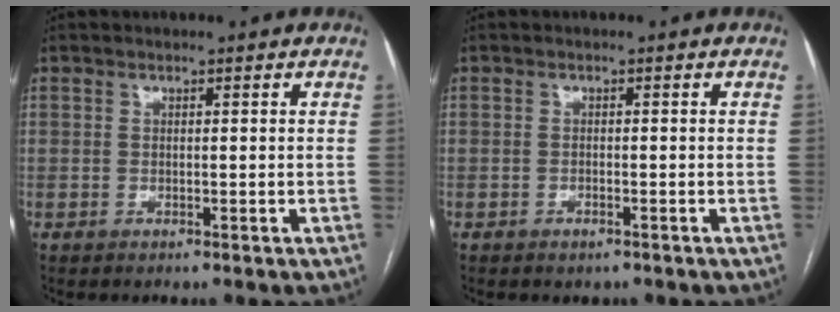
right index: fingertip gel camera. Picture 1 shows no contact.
{"total": 1.1, "force": [-0.7, 0.6, 0.5], "torque": [-0.011, -0.001, -0.006]}